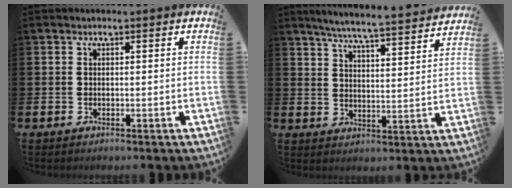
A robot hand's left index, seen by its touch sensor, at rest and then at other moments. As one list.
[{"total": 6.5, "force": [6.1, -0.2, 2.0], "torque": [-0.053, -0.047, 0.104]}]